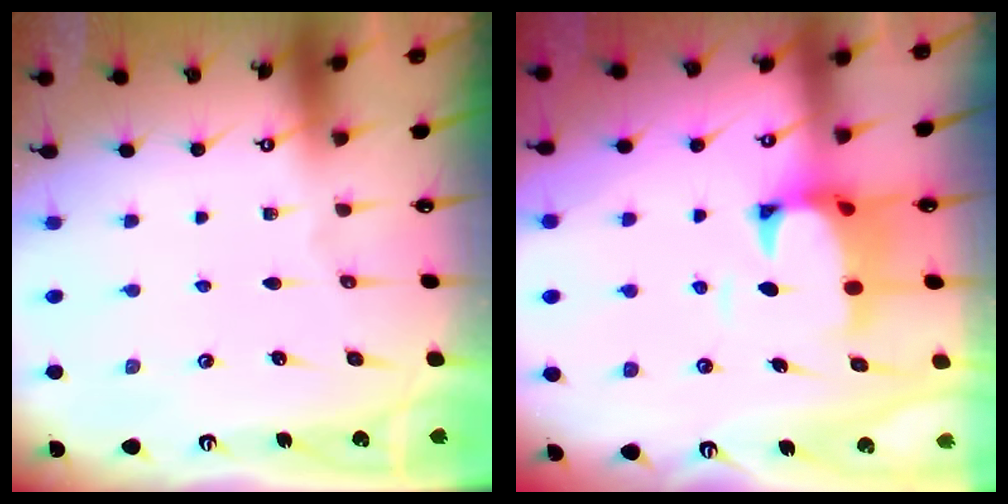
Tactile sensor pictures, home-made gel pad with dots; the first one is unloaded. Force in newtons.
{"total": 2.8, "press": 2.6, "slide": 1.2}